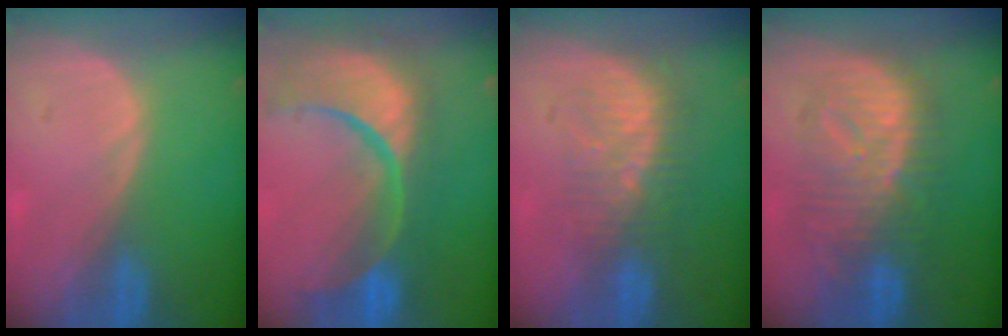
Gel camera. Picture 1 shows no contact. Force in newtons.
{"total": 14.6, "press": 11.6, "slide": 8.9}
{"total": 7.9, "press": 7.4, "slide": 2.6}
{"total": 10.4, "press": 10.4, "slide": 0.8}